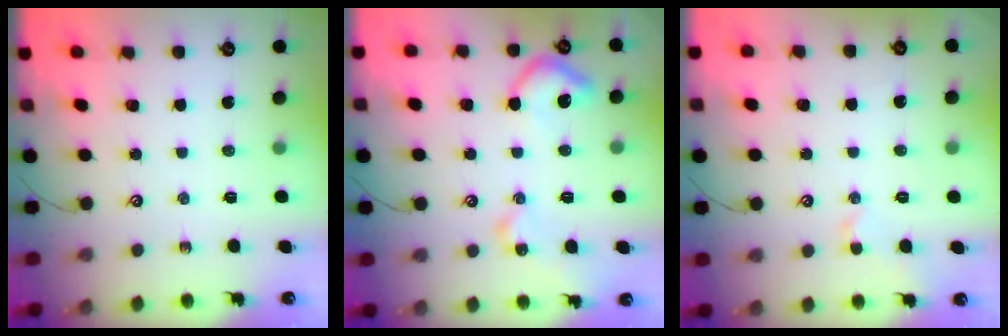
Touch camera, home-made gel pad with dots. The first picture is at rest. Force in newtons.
{"total": 8.2, "press": 8.2, "slide": 1.1}
{"total": 0.7, "press": 0.3, "slide": 0.6}